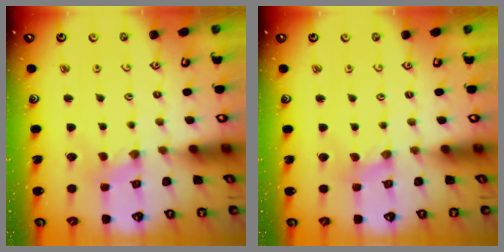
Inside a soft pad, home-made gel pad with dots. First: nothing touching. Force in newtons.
{"total": 0.0}